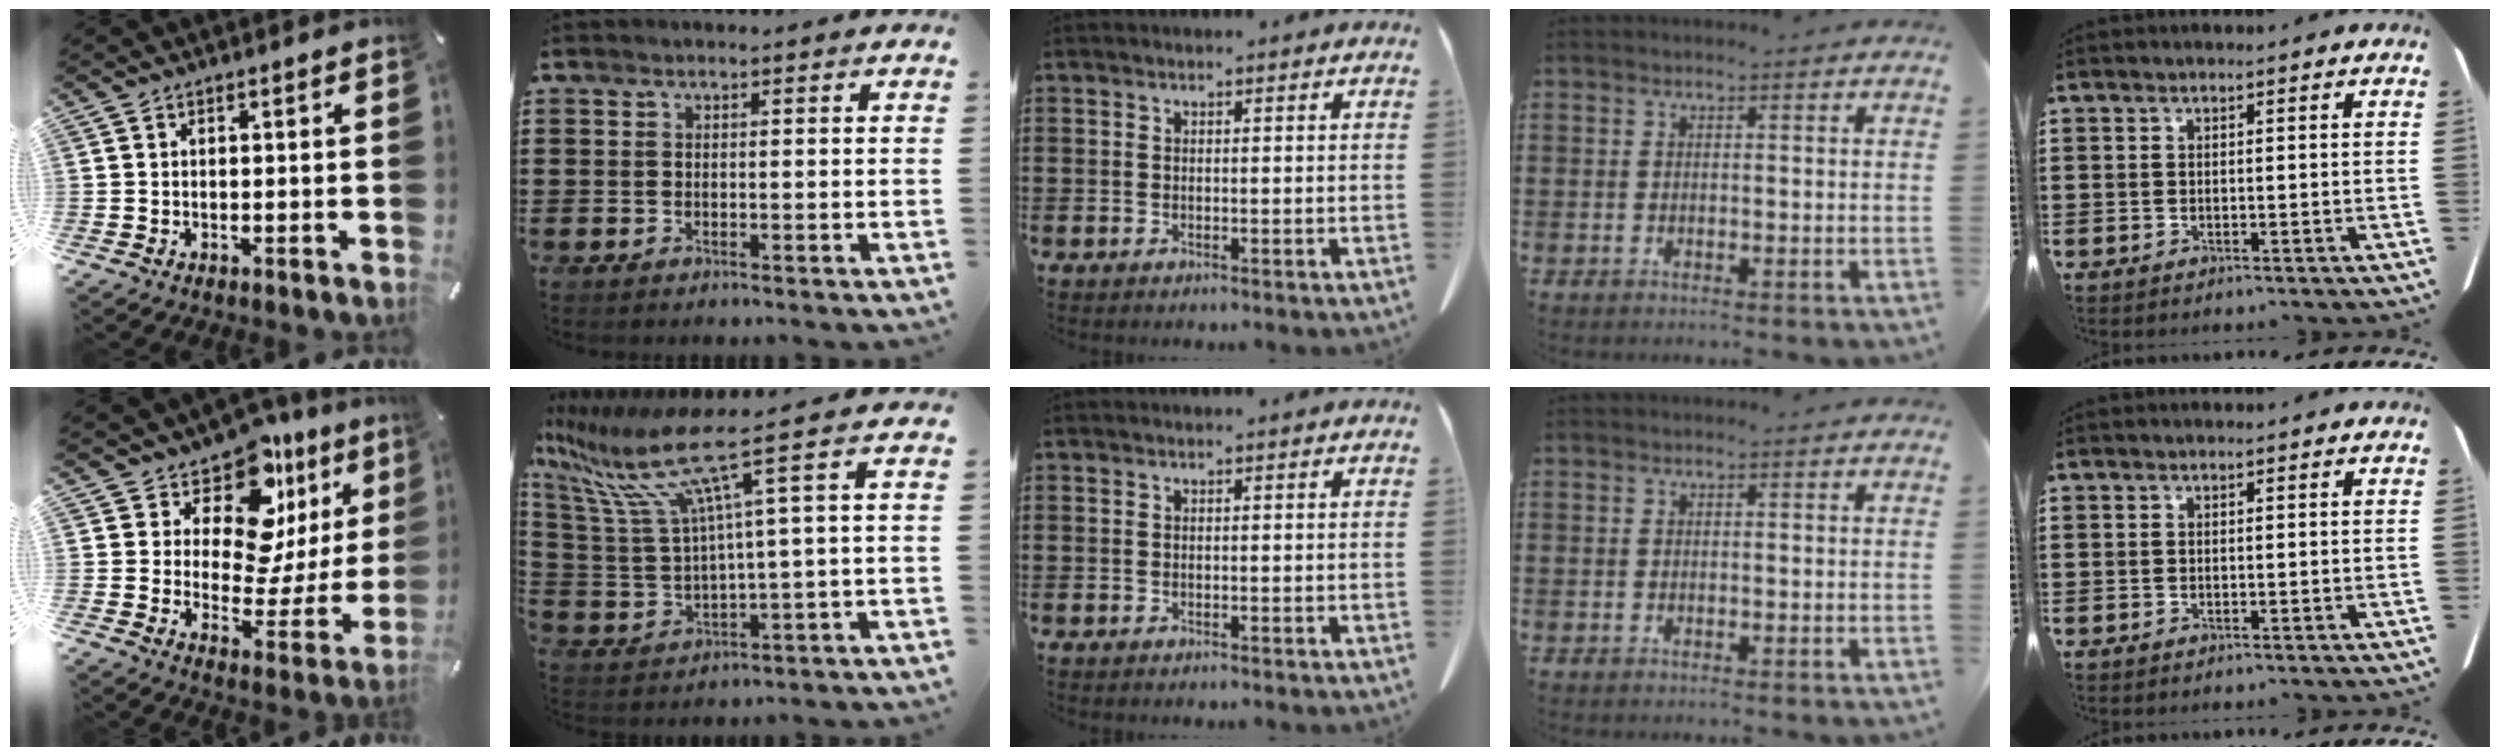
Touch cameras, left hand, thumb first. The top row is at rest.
{"thumb": {"total": 14.5, "force": [9.9, 8.1, 6.9], "torque": [-0.094, -0.098, 0.168]}, "index": {"total": 11.5, "force": [5.9, 0.9, 9.8], "torque": [-0.250, -0.043, 0.080]}}